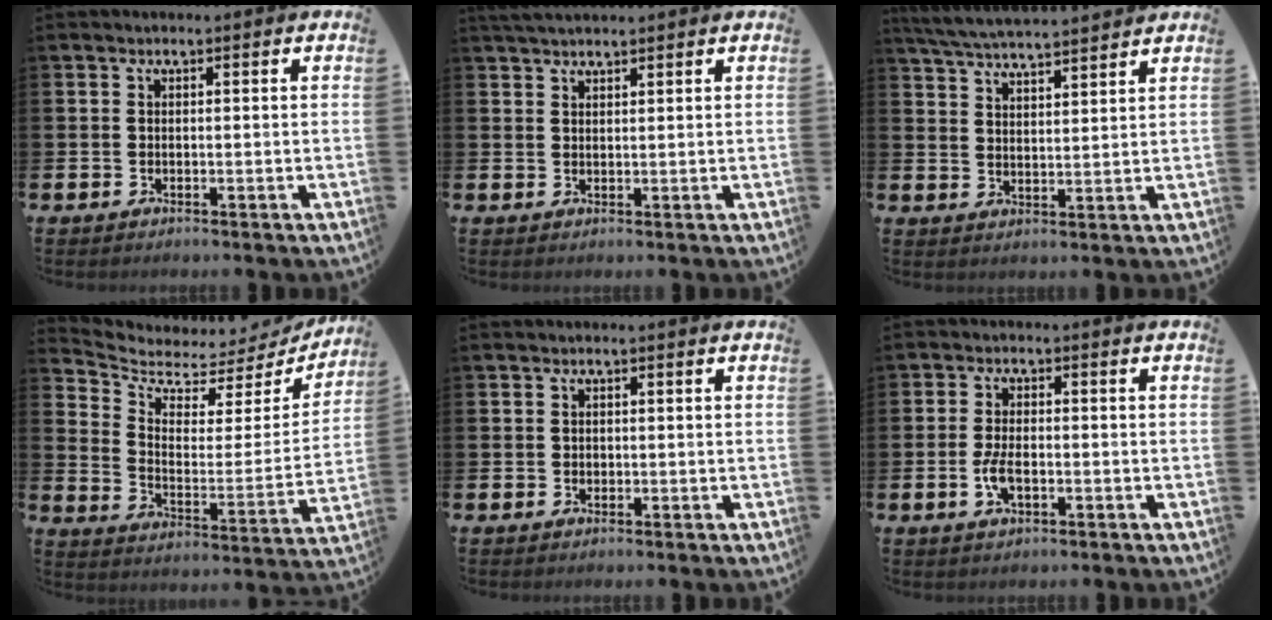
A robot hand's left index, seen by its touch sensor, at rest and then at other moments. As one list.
[{"total": 2.3, "force": [2.2, 0.3, 0.6], "torque": [-0.014, -0.002, 0.040]}, {"total": 5.6, "force": [5.5, 0.0, 1.0], "torque": [-0.043, -0.029, 0.099]}, {"total": 4.5, "force": [3.9, 2.1, 0.8], "torque": [-0.050, -0.040, 0.058]}, {"total": 0.5, "force": [0.2, 0.5, 0.1], "torque": [-0.001, 0.004, 0.001]}, {"total": 3.6, "force": [-0.9, 1.6, 3.1], "torque": [-0.059, 0.000, -0.019]}]